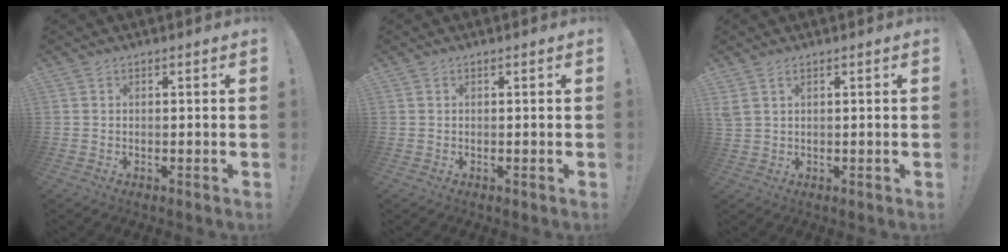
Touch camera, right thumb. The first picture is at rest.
{"total": 0.0}
{"total": 2.3, "force": [1.1, 1.0, 1.8], "torque": [-0.042, 0.002, 0.024]}